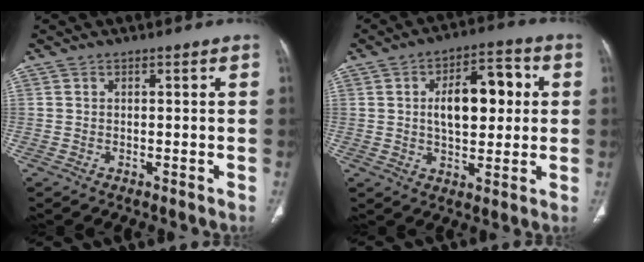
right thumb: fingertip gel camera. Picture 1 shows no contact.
{"total": 13.1, "force": [2.0, 7.0, 10.9], "torque": [-0.137, 0.015, 0.029]}